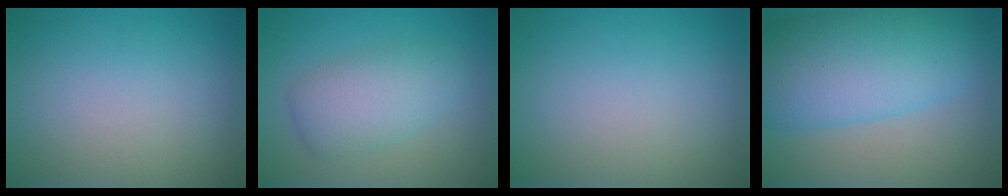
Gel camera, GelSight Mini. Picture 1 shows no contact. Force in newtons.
{"total": 4.4, "press": 4.4, "slide": 0.1}
{"total": 0.0}
{"total": 9.7, "press": 9.7, "slide": 0.1}